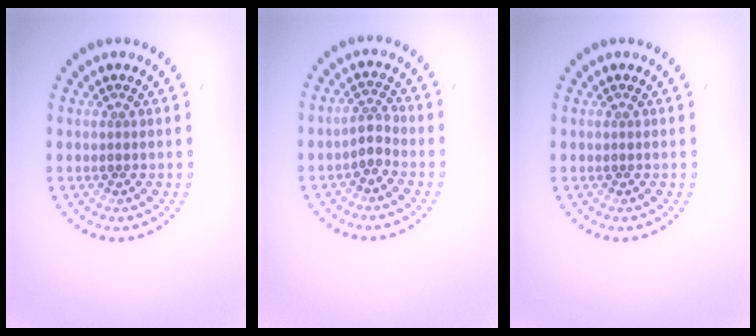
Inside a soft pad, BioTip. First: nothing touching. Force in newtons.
{"total": 1.7, "press": 1.2, "slide": 1.1}
{"total": 0.0}